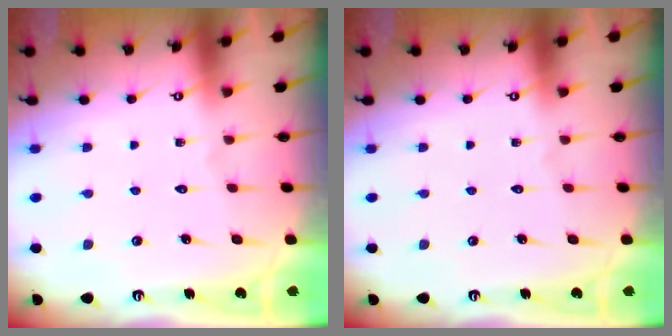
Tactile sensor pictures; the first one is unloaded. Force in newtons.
{"total": 0.0}